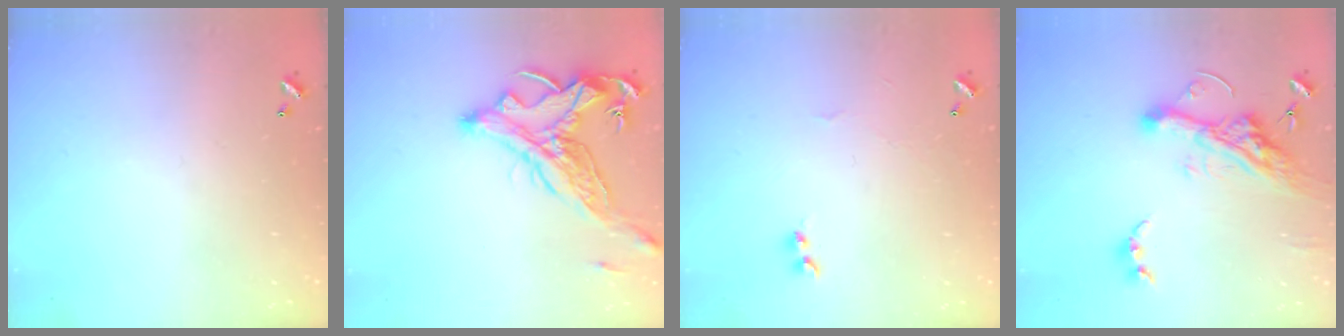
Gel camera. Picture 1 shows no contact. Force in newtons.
{"total": 5.4, "press": 5.1, "slide": 1.8}
{"total": 2.0, "press": 1.9, "slide": 0.6}
{"total": 12.9, "press": 12.8, "slide": 1.9}